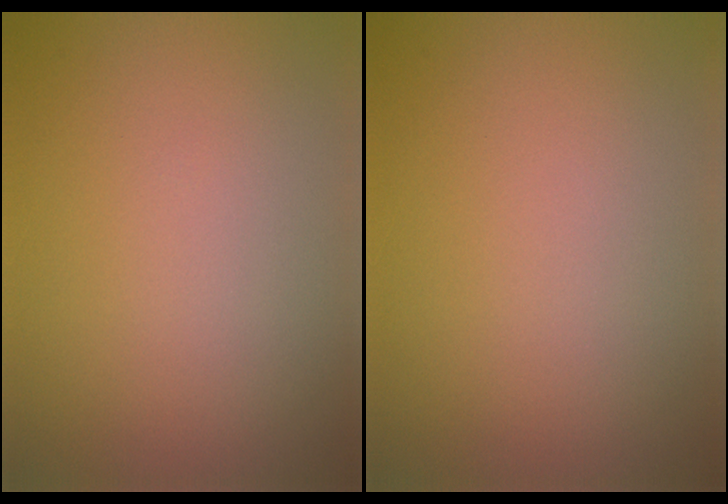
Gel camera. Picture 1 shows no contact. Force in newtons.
{"total": 0.0}